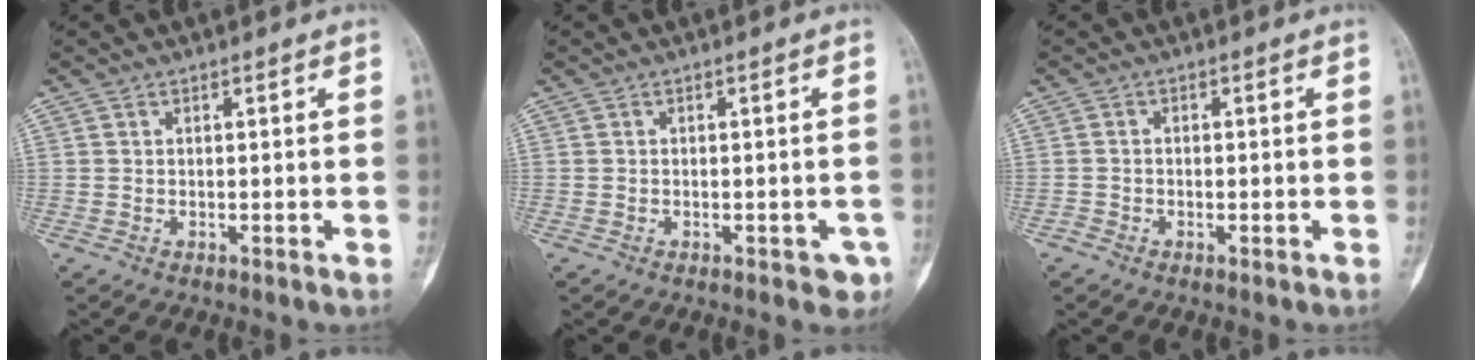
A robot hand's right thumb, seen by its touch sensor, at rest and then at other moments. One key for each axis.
{"total": 2.9, "fx": -1.4, "fy": 1.5, "fz": 2.0, "tx": -0.007, "ty": 0.008, "tz": -0.014}
{"total": 0.9, "fx": -0.6, "fy": 0.6, "fz": 0.3, "tx": 0.000, "ty": 0.002, "tz": -0.017}